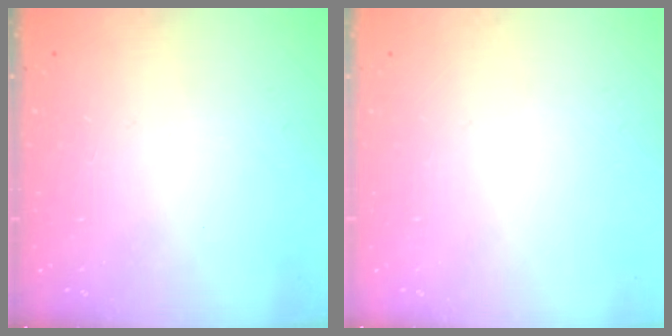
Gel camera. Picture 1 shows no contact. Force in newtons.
{"total": 0.0}